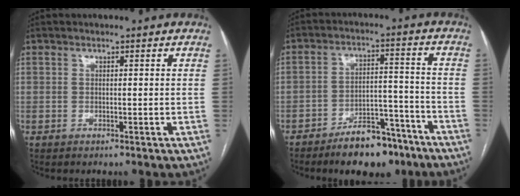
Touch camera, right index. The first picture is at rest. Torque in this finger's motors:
{"motor_torque": [-0.21, -0.25, 0.18, -0.01]}